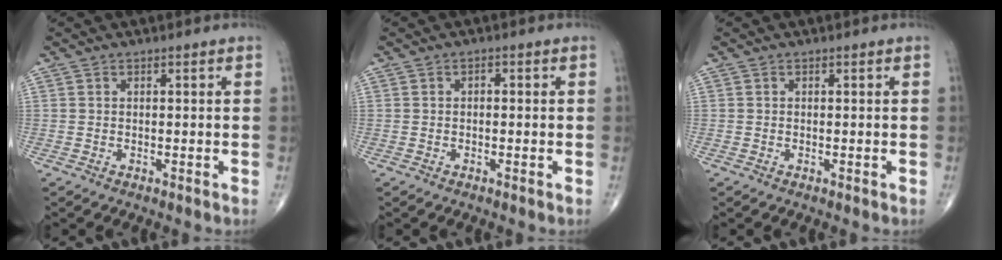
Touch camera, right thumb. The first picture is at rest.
{"total": 0.8, "force": [0.0, 0.5, 0.6], "torque": [-0.005, 0.004, -0.004]}
{"total": 0.0}